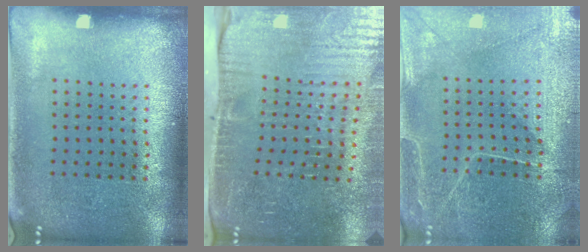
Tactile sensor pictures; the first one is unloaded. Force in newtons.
{"total": 4.7, "press": 4.5, "slide": 1.5}
{"total": 0.8, "press": 0.7, "slide": 0.4}